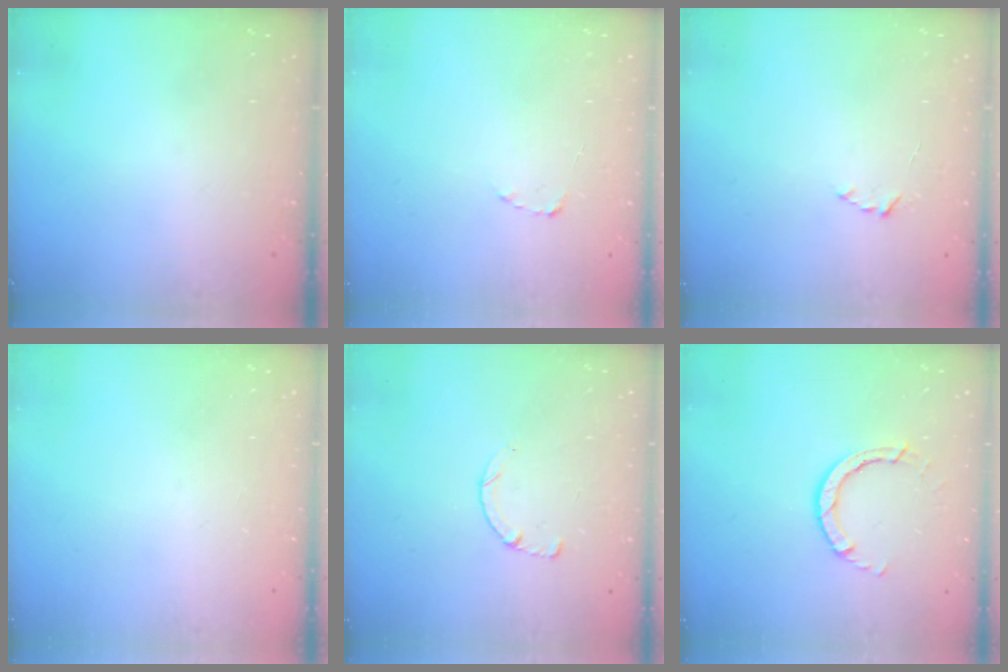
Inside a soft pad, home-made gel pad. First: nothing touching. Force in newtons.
{"total": 1.8, "press": 1.7, "slide": 0.3}
{"total": 1.9, "press": 1.9, "slide": 0.2}
{"total": 0.0}
{"total": 2.6, "press": 2.5, "slide": 0.3}
{"total": 3.7, "press": 3.7, "slide": 0.4}